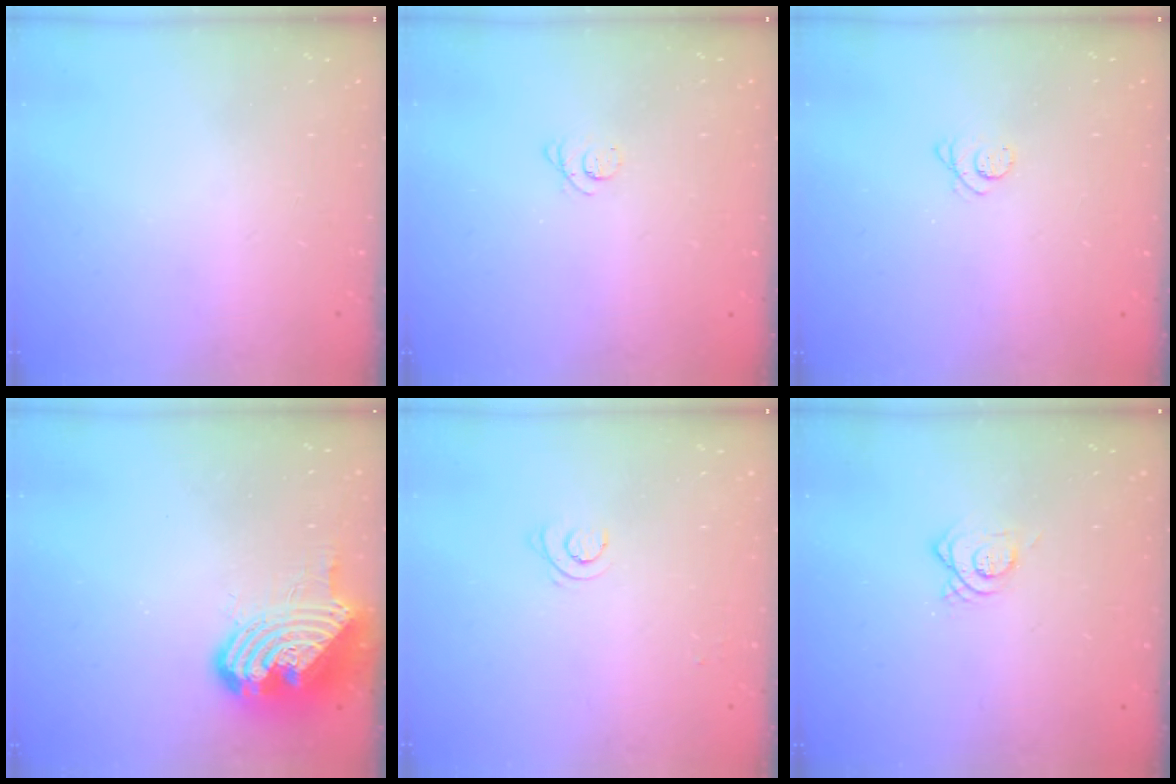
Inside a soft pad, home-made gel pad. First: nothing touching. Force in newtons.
{"total": 2.5, "press": 2.5, "slide": 0.3}
{"total": 2.6, "press": 2.6, "slide": 0.3}
{"total": 15.2, "press": 15.1, "slide": 1.6}
{"total": 3.8, "press": 3.8, "slide": 0.6}
{"total": 6.5, "press": 6.5, "slide": 0.6}